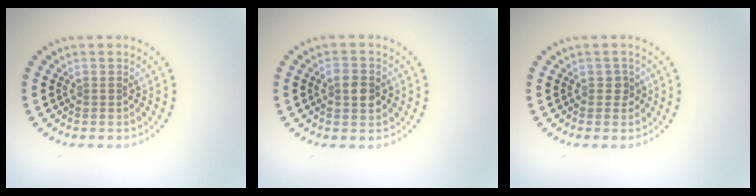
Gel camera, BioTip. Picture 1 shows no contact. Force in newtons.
{"total": 2.6, "press": 2.6, "slide": 0.1}
{"total": 1.0, "press": 0.9, "slide": 0.4}